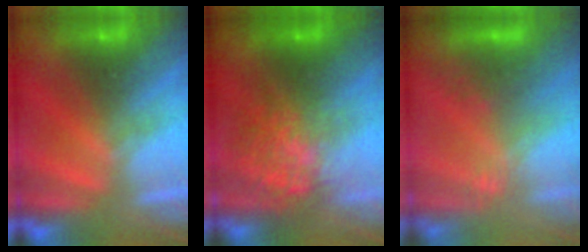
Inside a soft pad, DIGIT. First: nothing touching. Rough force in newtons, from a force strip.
{"total": 7.8}
{"total": 2.7}